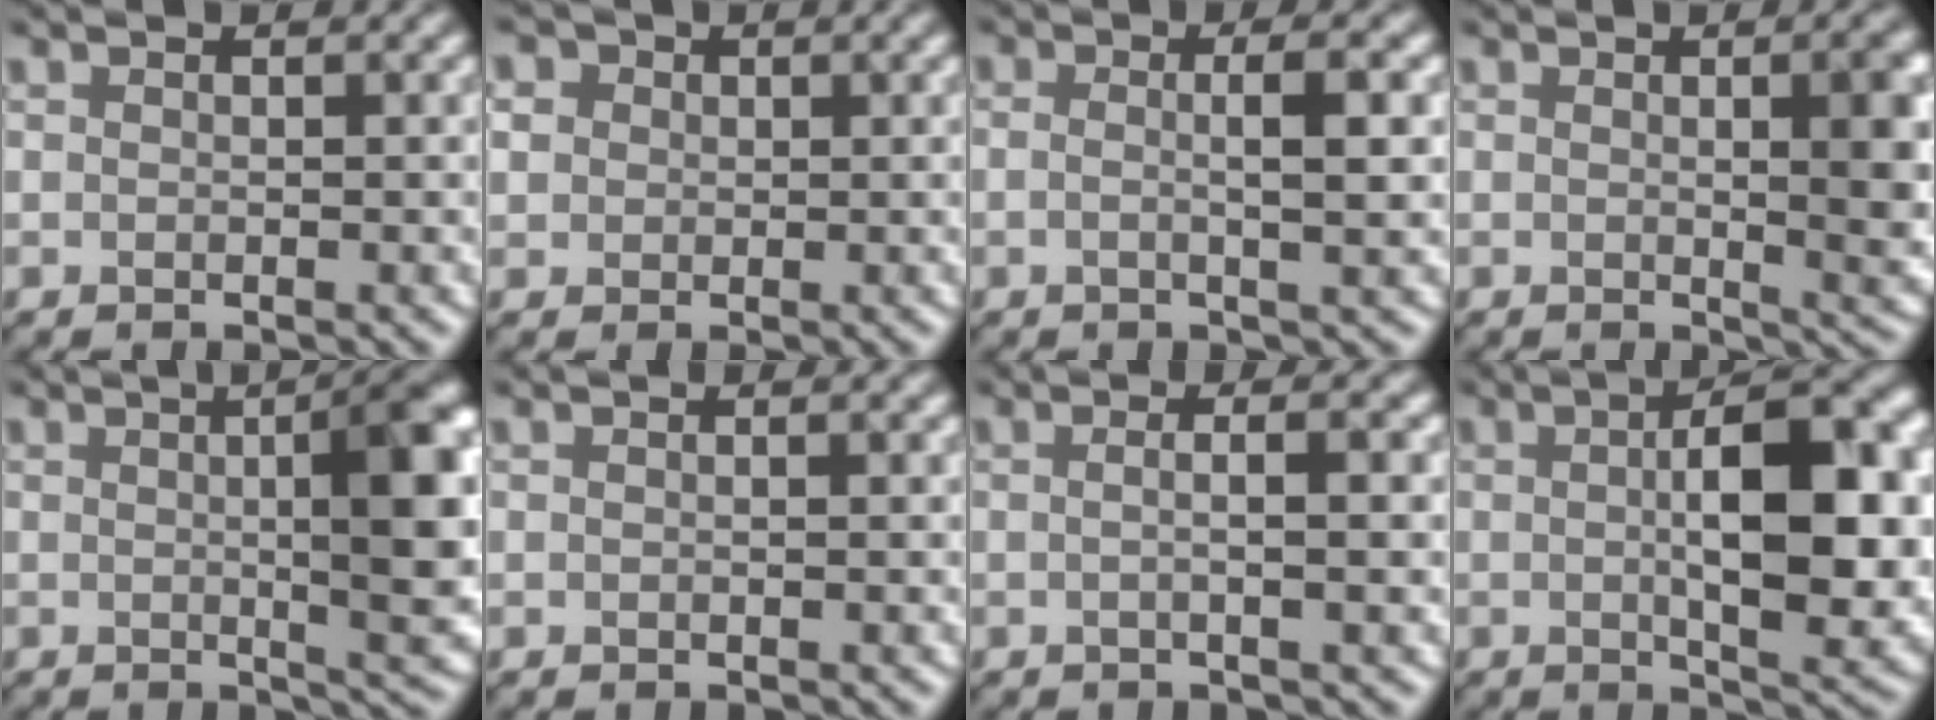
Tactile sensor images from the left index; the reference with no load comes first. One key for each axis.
{"total": 4.7, "fx": 2.0, "fy": 3.7, "fz": 2.0, "tx": -0.051, "ty": 0.021, "tz": 0.018}
{"total": 3.8, "fx": 0.1, "fy": 1.2, "fz": 3.6, "tx": -0.037, "ty": 0.004, "tz": -0.015}
{"total": 7.5, "fx": 0.7, "fy": 2.3, "fz": 7.1, "tx": -0.063, "ty": 0.005, "tz": 0.009}
{"total": 10.3, "fx": 1.0, "fy": 3.0, "fz": 9.8, "tx": -0.088, "ty": 0.017, "tz": 0.009}
{"total": 0.0}
{"total": 4.0, "fx": 0.6, "fy": 1.7, "fz": 3.6, "tx": -0.020, "ty": 0.012, "tz": -0.021}
{"total": 10.5, "fx": 0.6, "fy": 3.5, "fz": 9.9, "tx": -0.139, "ty": 0.000, "tz": 0.010}